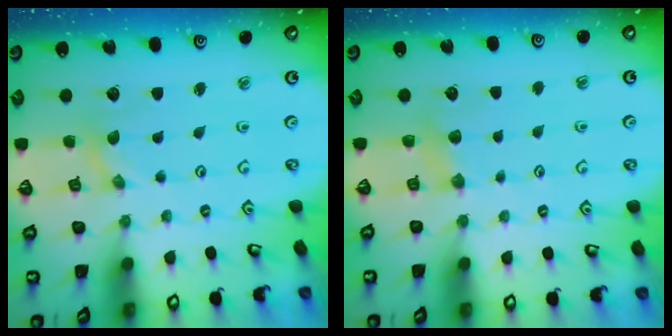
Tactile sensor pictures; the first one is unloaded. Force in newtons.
{"total": 5.9, "press": 5.9, "slide": 0.7}